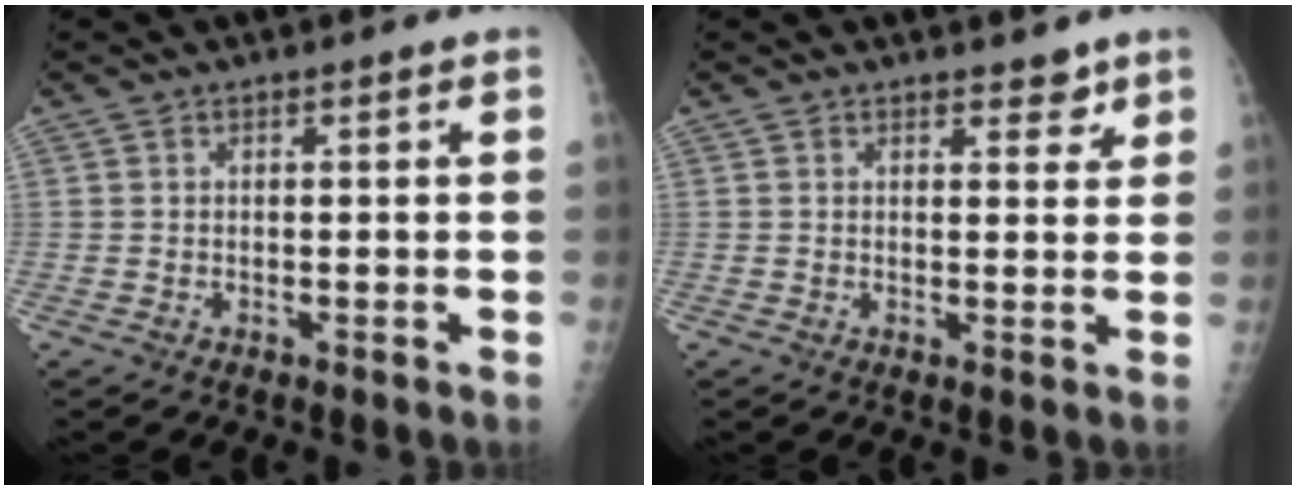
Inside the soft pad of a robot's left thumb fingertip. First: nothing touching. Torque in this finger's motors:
{"motor_torque": [-0.12, -0.03, 0.06, 0.05, 0.02]}